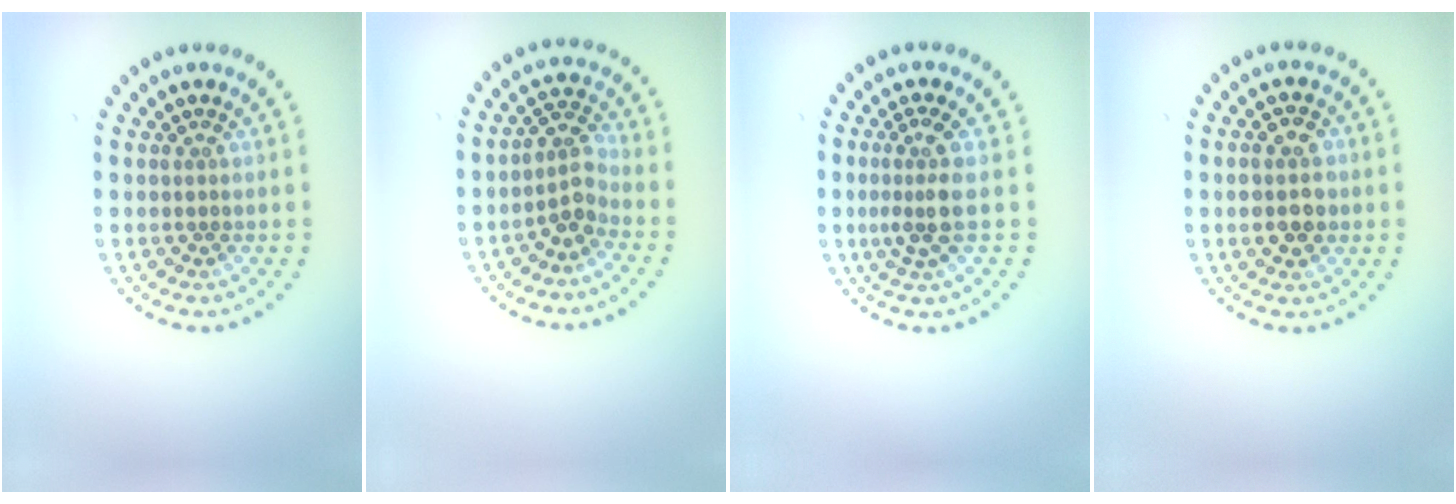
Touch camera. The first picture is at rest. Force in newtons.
{"total": 2.5, "press": 1.9, "slide": 1.6}
{"total": 2.8, "press": 2.2, "slide": 1.8}
{"total": 3.6, "press": 3.6, "slide": 0.2}